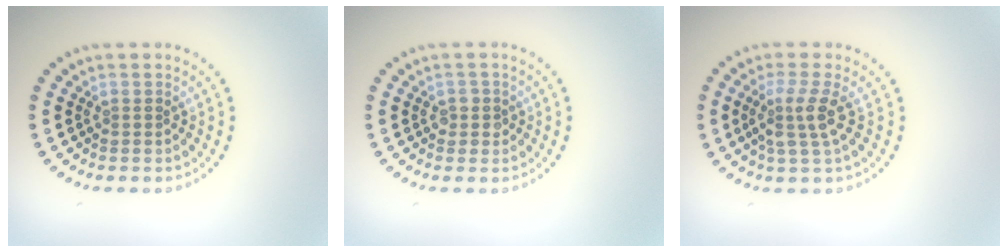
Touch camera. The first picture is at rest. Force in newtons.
{"total": 1.3, "press": 1.2, "slide": 0.6}
{"total": 2.9, "press": 2.3, "slide": 1.8}